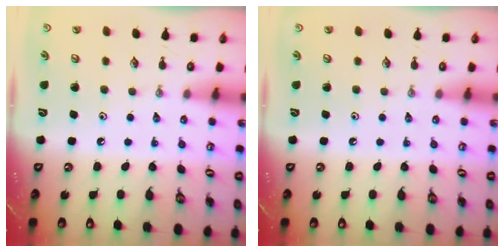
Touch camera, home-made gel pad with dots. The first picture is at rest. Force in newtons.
{"total": 0.0}